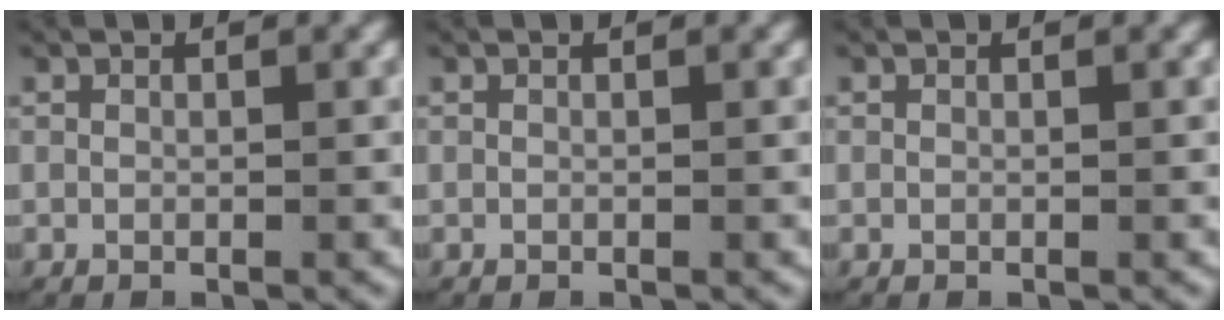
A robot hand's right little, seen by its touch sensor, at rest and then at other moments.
{"total": 0.0}
{"total": 0.0}